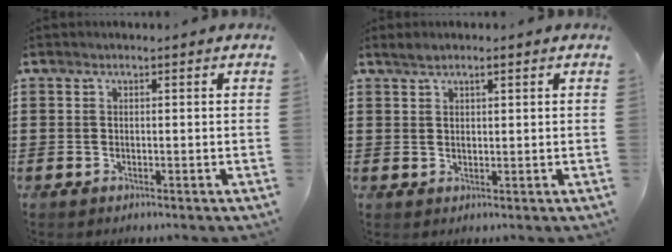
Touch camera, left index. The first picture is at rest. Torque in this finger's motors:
{"motor_torque": [0.40, -0.36, 0.09, 0.02]}